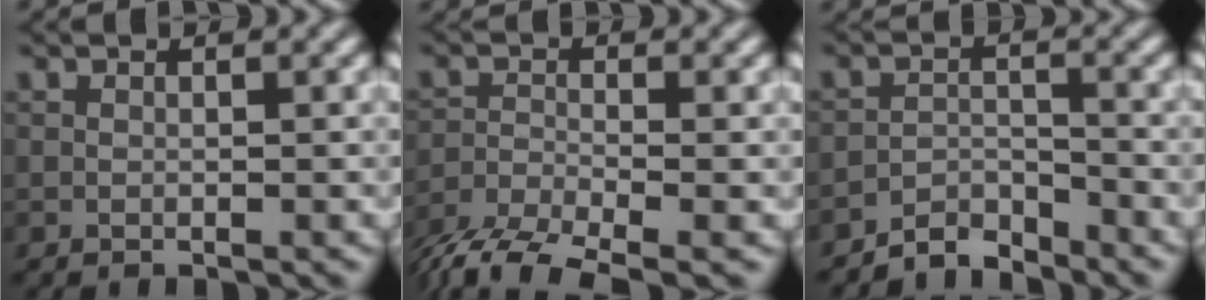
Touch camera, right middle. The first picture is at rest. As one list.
[{"total": 5.1, "force": [-4.3, 1.1, 2.4], "torque": [-0.050, -0.005, -0.080]}, {"total": 2.8, "force": [-2.8, 0.2, 0.0], "torque": [-0.001, 0.013, -0.053]}]